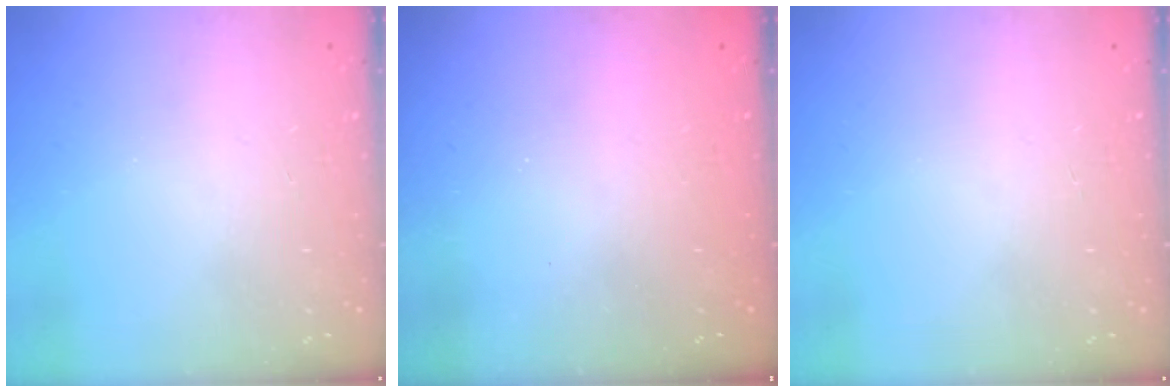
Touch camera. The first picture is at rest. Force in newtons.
{"total": 2.4, "press": 2.2, "slide": 0.8}
{"total": 0.0}